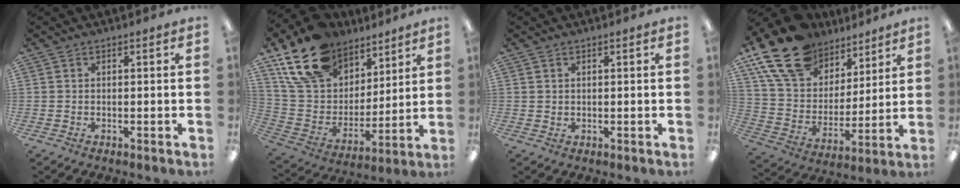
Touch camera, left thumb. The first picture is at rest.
{"total": 19.3, "force": [13.2, 11.8, 7.7], "torque": [-0.154, -0.066, 0.248]}
{"total": 1.0, "force": [0.8, 0.7, 0.1], "torque": [-0.003, 0.001, 0.014]}
{"total": 20.8, "force": [14.2, 12.3, 8.9], "torque": [-0.169, -0.077, 0.264]}